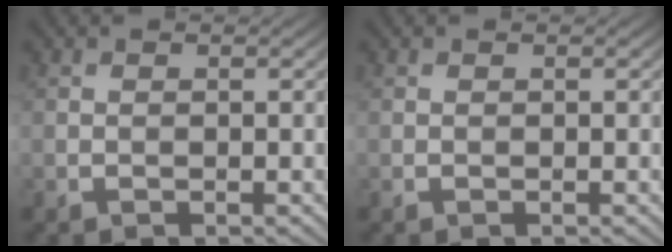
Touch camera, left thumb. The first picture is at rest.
{"total": 0.0}